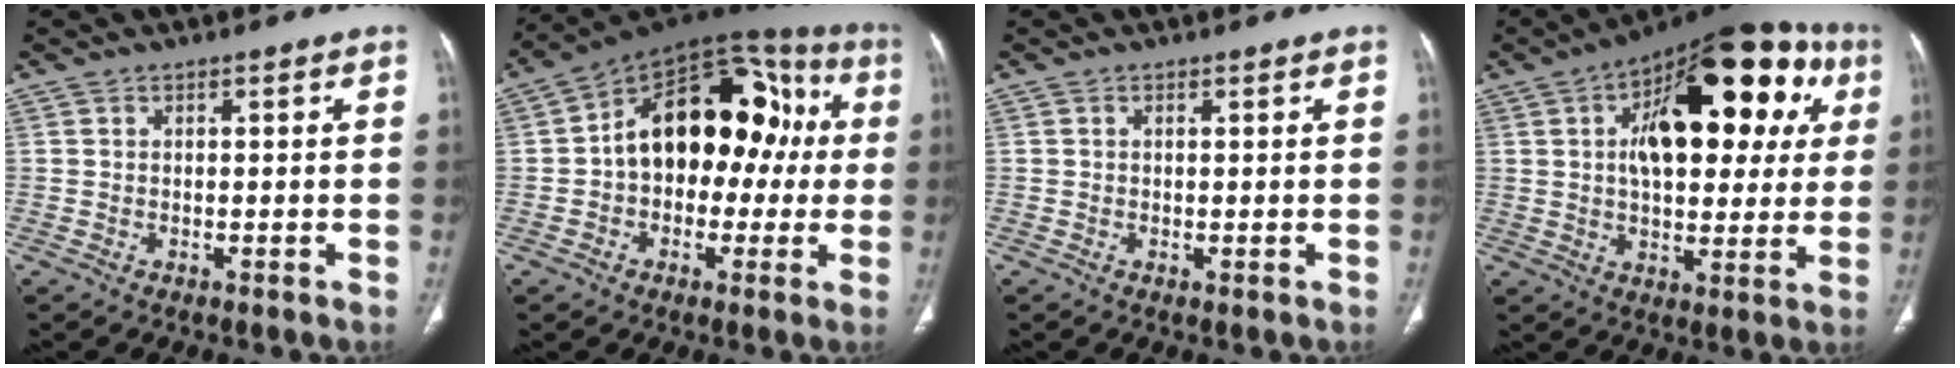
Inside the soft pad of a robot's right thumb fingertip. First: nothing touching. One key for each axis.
{"total": 21.7, "fx": 1.2, "fy": 14.1, "fz": 16.4, "tx": -0.197, "ty": 0.057, "tz": 0.009}
{"total": 0.6, "fx": 0.1, "fy": 0.2, "fz": 0.6, "tx": -0.016, "ty": -0.003, "tz": 0.003}
{"total": 25.5, "fx": 6.9, "fy": 12.5, "fz": 21.1, "tx": -0.263, "ty": 0.021, "tz": 0.096}